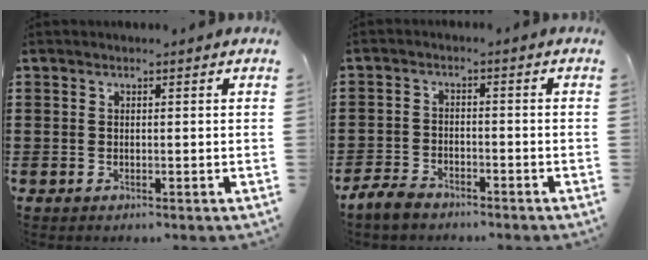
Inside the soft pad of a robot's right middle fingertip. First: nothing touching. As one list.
[{"total": 3.4, "force": [-3.1, 1.1, 0.9], "torque": [-0.033, 0.003, -0.067]}]